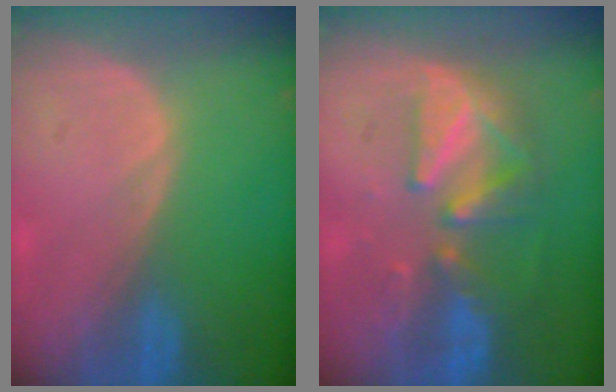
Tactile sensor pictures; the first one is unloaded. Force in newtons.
{"total": 8.4, "press": 8.1, "slide": 2.0}